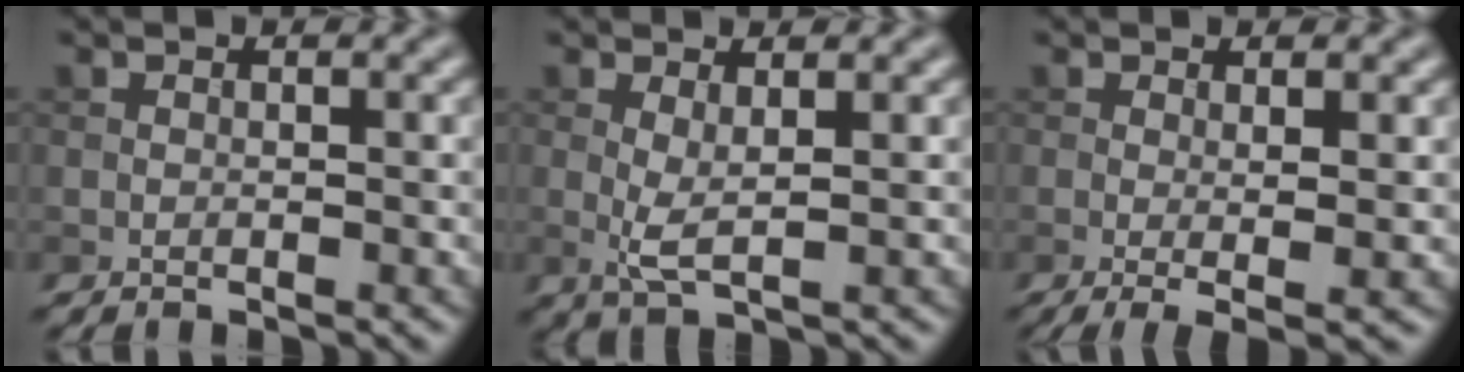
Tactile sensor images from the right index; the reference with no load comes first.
{"total": 2.2, "force": [0.5, 0.5, 2.1], "torque": [-0.048, -0.004, 0.011]}
{"total": 3.5, "force": [-0.2, 0.8, 3.4], "torque": [-0.054, -0.006, -0.003]}